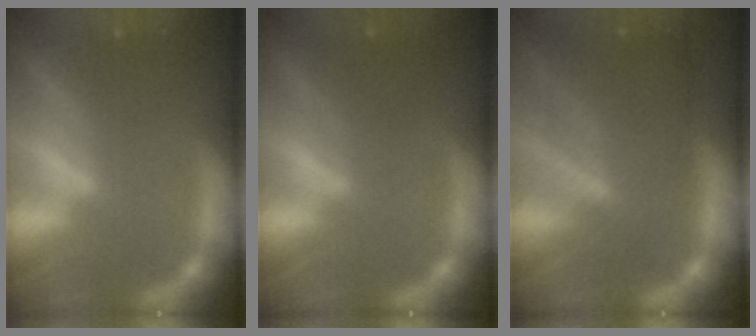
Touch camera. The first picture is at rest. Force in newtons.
{"total": 2.4}
{"total": 8.1}